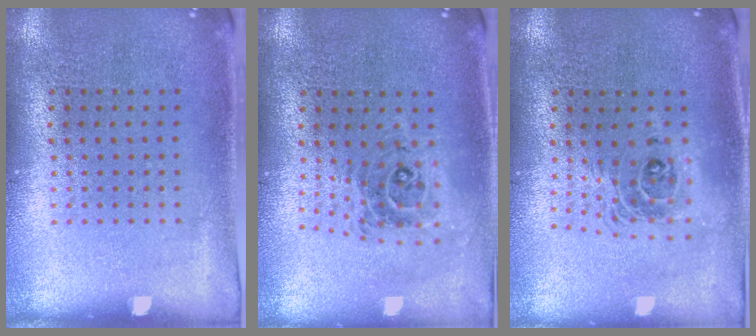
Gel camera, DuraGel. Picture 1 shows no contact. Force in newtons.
{"total": 0.9, "press": 0.8, "slide": 0.2}
{"total": 1.7, "press": 1.4, "slide": 0.9}